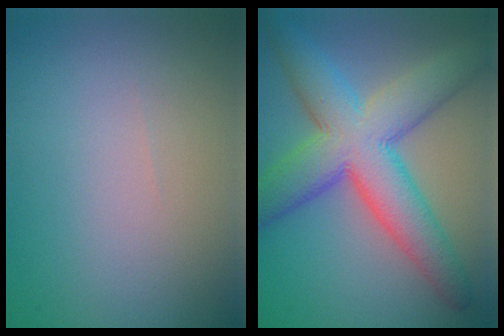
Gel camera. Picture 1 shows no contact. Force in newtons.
{"total": 9.5, "press": 9.5, "slide": 0.2}